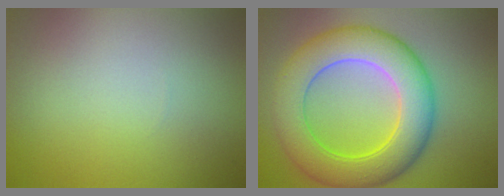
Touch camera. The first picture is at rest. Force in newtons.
{"total": 8.8, "press": 8.8, "slide": 0.3}